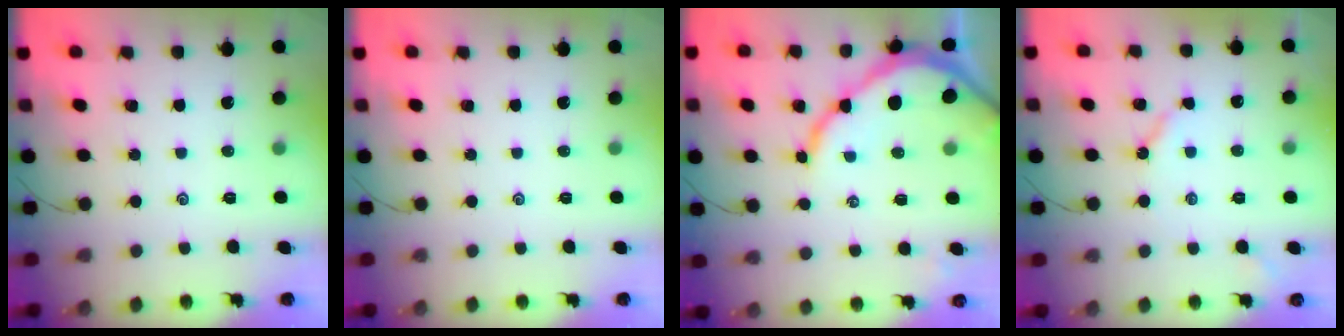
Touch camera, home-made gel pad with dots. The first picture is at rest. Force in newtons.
{"total": 0.0}
{"total": 10.5, "press": 10.5, "slide": 0.9}
{"total": 3.9, "press": 3.9, "slide": 0.1}